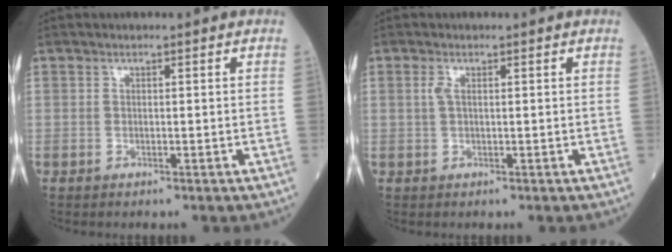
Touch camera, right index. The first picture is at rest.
{"total": 1.3, "force": [0.3, 0.4, 1.1], "torque": [-0.029, 0.001, 0.006]}